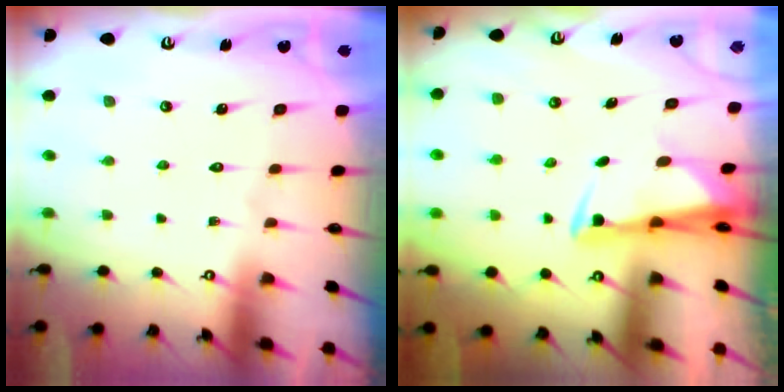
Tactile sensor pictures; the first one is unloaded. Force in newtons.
{"total": 2.8, "press": 2.7, "slide": 0.9}